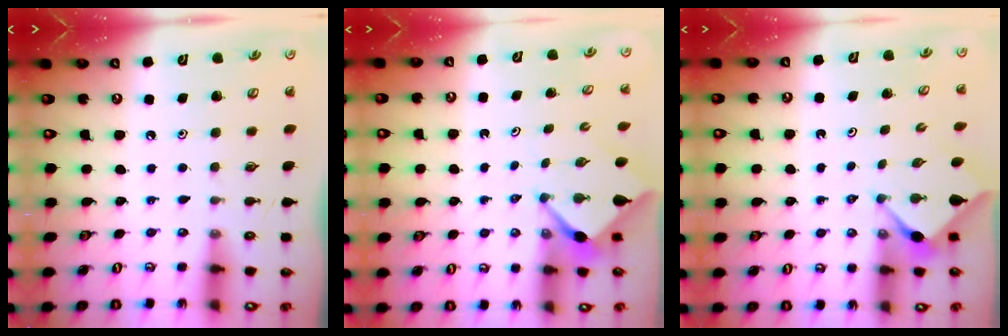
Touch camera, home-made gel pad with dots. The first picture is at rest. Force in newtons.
{"total": 2.4, "press": 2.4, "slide": 0.1}
{"total": 2.9, "press": 2.9, "slide": 0.4}